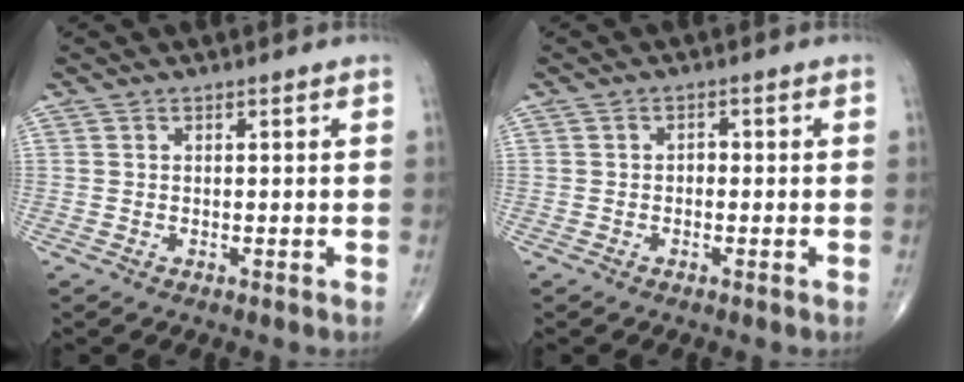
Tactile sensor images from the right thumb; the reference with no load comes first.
{"total": 1.1, "force": [-0.3, 0.8, 0.7], "torque": [-0.001, 0.004, -0.010]}